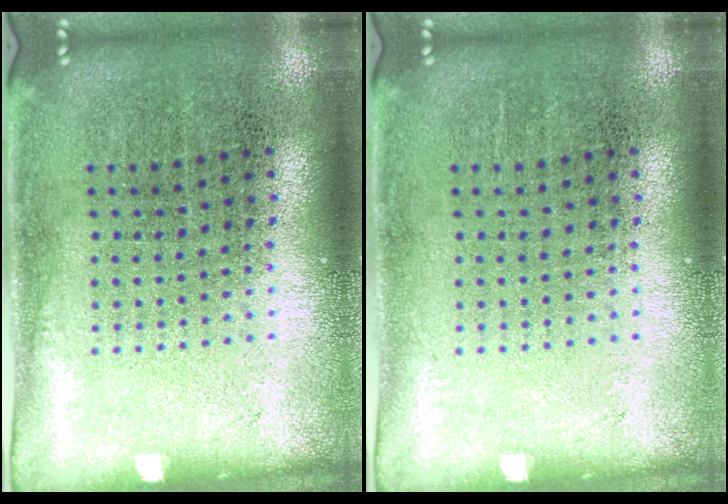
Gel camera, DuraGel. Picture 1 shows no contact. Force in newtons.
{"total": 0.0}